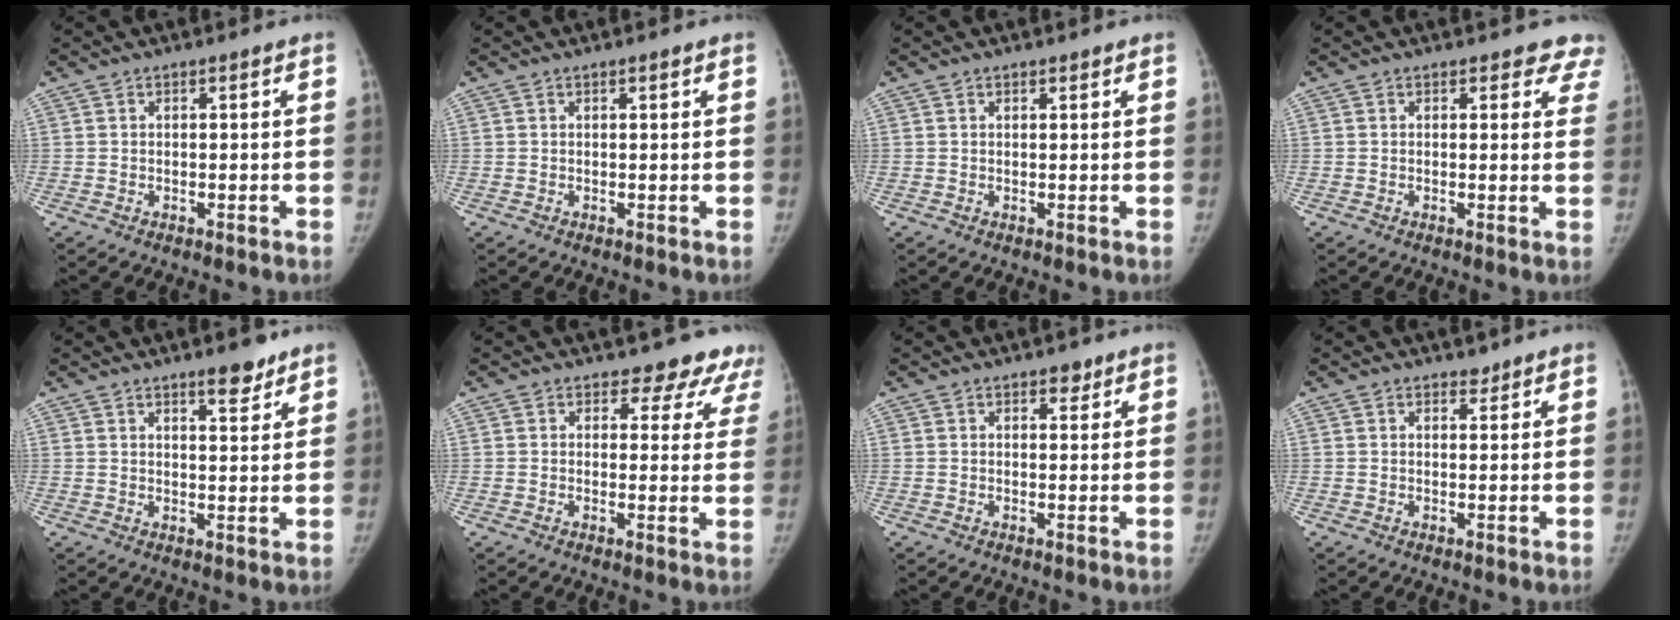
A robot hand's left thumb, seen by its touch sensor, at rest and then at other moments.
{"total": 0.5, "force": [0.3, 0.2, 0.4], "torque": [-0.004, -0.001, 0.006]}
{"total": 0.6, "force": [0.5, 0.4, 0.1], "torque": [0.004, -0.004, 0.004]}
{"total": 5.5, "force": [4.8, 2.7, 0.8], "torque": [0.042, -0.017, 0.026]}
{"total": 4.7, "force": [3.5, 1.5, 2.7], "torque": [-0.023, -0.025, 0.050]}
{"total": 8.2, "force": [7.0, 4.3, 1.0], "torque": [0.042, -0.032, 0.052]}
{"total": 1.9, "force": [1.3, 1.2, 0.8], "torque": [0.006, -0.006, 0.015]}
{"total": 1.3, "force": [1.1, 0.8, 0.0], "torque": [0.012, -0.008, 0.012]}